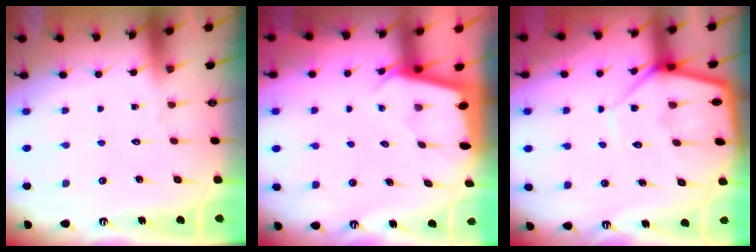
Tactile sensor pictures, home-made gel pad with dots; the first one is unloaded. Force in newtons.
{"total": 1.9, "press": 1.9, "slide": 0.3}
{"total": 11.1, "press": 11.0, "slide": 1.0}